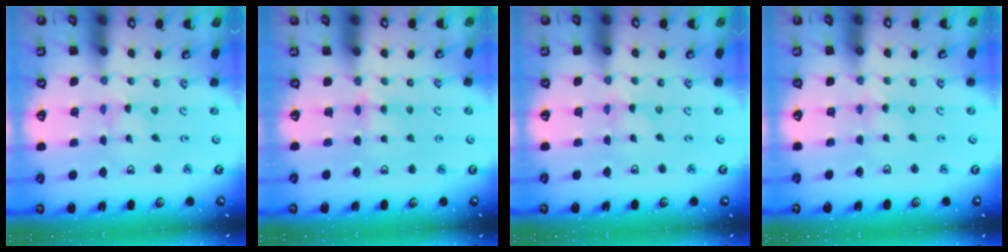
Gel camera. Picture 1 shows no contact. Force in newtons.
{"total": 4.3, "press": 4.2, "slide": 0.5}
{"total": 0.0}
{"total": 2.8, "press": 2.8, "slide": 0.4}